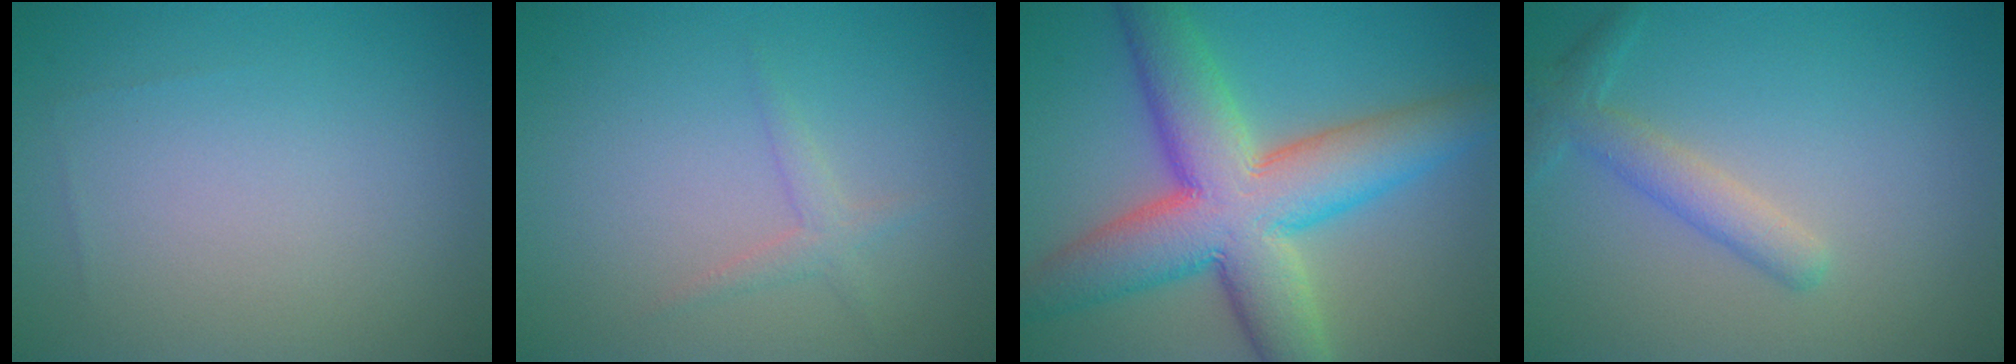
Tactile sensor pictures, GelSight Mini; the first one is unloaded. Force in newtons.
{"total": 1.2, "press": 1.2, "slide": 0.0}
{"total": 11.4, "press": 11.4, "slide": 0.4}
{"total": 2.6, "press": 2.5, "slide": 0.1}